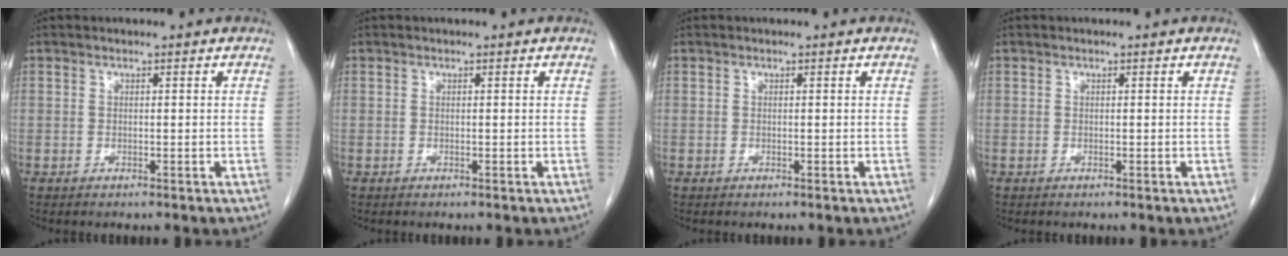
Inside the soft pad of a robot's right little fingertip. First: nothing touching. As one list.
[{"total": 0.0}, {"total": 0.0}, {"total": 0.0}]